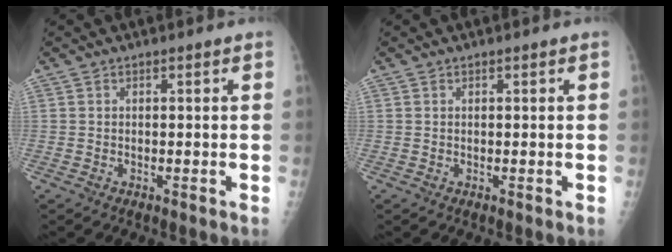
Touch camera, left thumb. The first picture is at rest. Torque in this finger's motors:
{"motor_torque": [-0.02, -0.05, -0.01, 0.01, -0.01]}